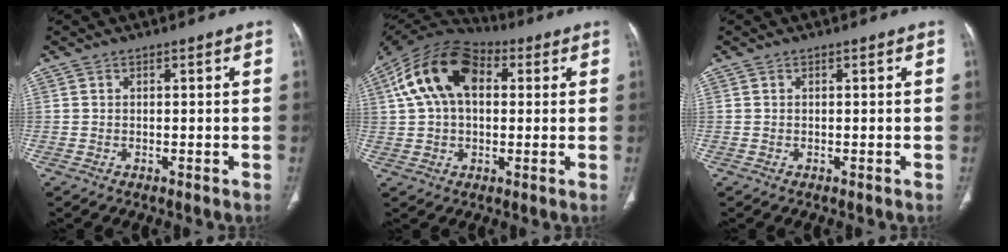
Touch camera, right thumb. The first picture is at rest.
{"total": 16.7, "force": [4.1, 10.4, 12.4], "torque": [-0.219, 0.031, 0.064]}
{"total": 0.0}